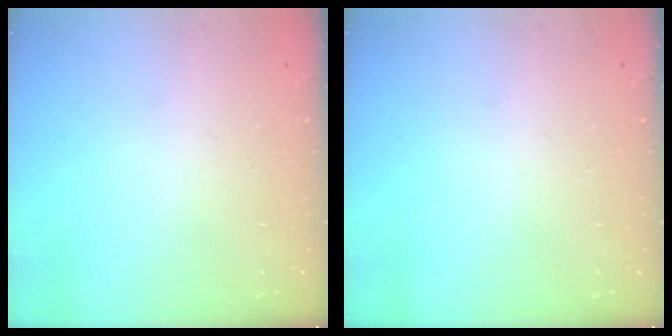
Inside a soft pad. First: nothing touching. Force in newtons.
{"total": 0.0}